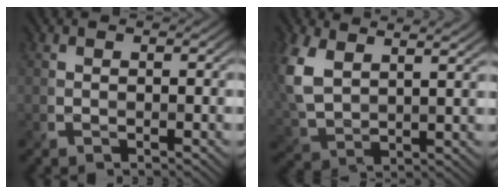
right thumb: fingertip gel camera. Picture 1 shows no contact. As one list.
[{"total": 9.5, "force": [4.9, 4.6, 6.7], "torque": [-0.191, 0.000, 0.097]}]